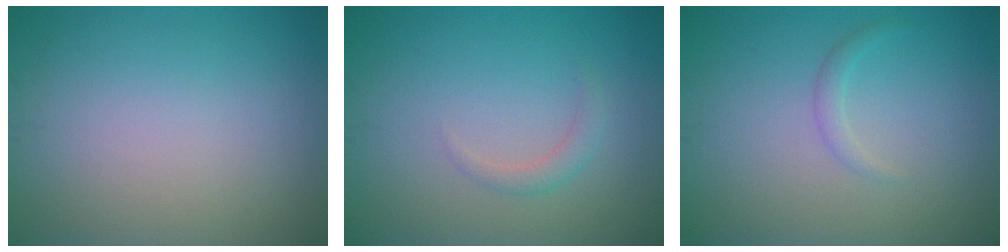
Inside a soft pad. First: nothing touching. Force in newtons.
{"total": 1.2, "press": 1.2, "slide": 0.1}
{"total": 1.0, "press": 1.0, "slide": 0.1}